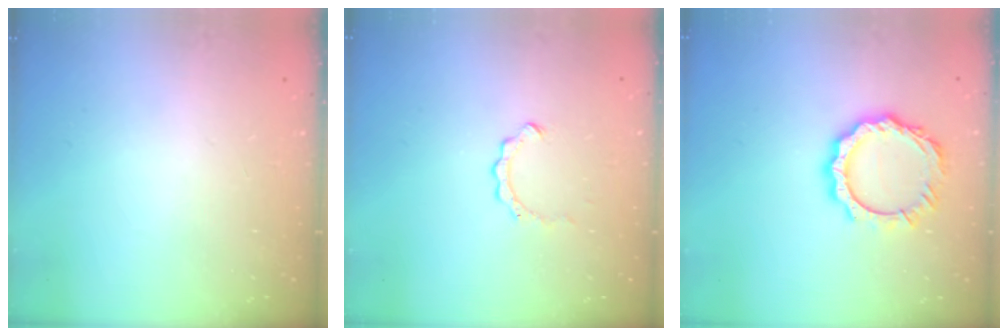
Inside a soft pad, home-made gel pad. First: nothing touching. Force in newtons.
{"total": 2.6, "press": 2.6, "slide": 0.3}
{"total": 12.1, "press": 12.1, "slide": 1.0}